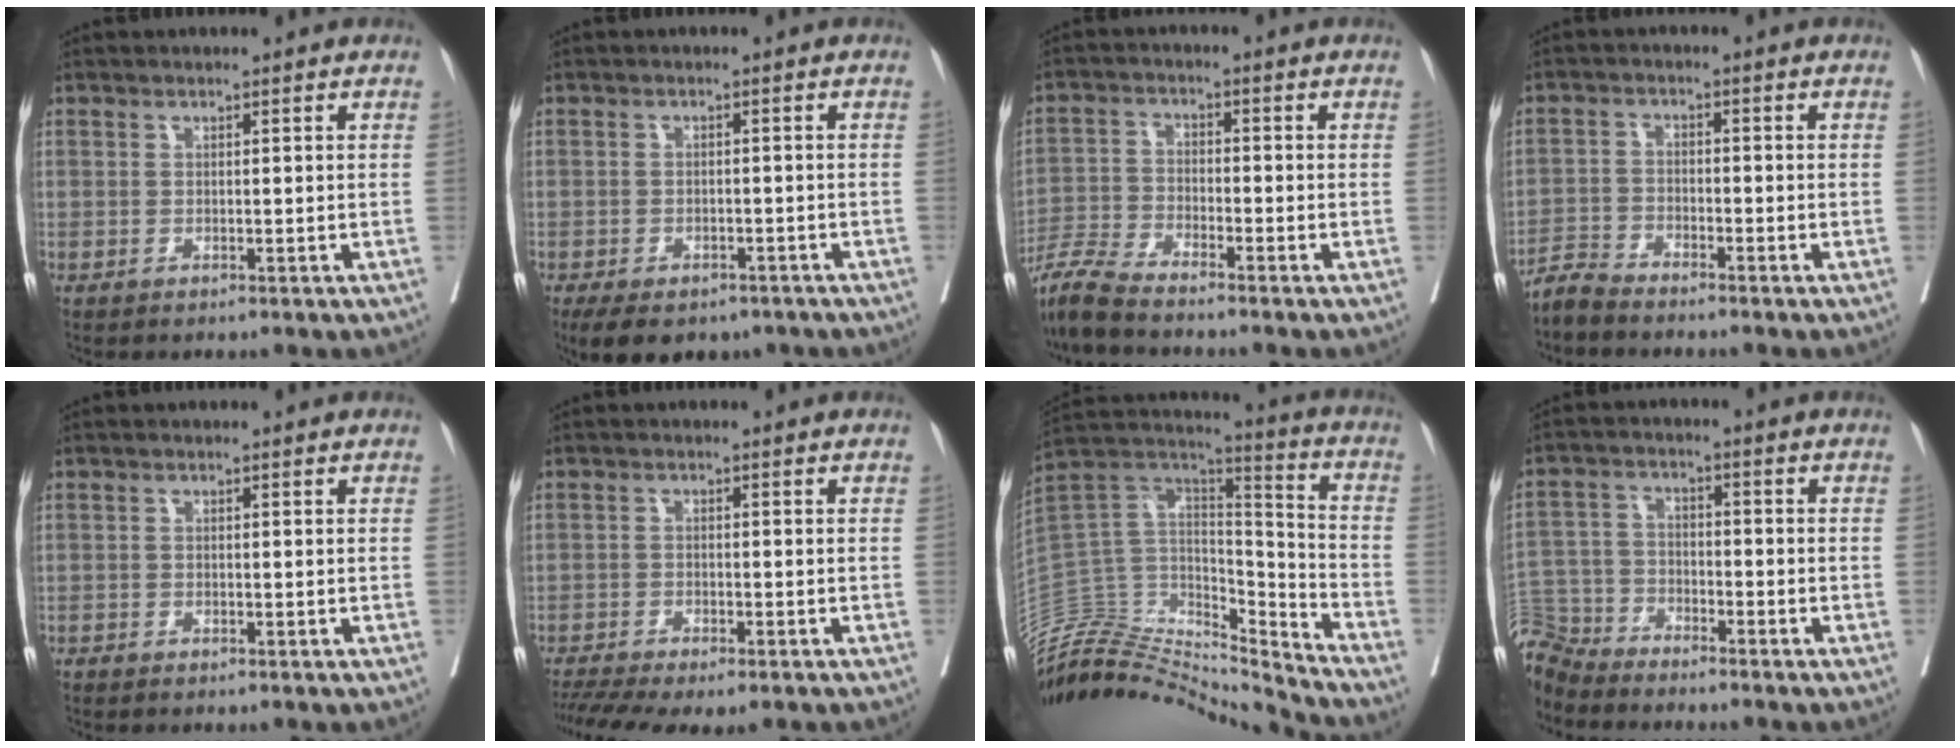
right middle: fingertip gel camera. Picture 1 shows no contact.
{"total": 10.4, "force": [-7.6, 5.2, 4.9], "torque": [-0.082, -0.007, -0.103]}
{"total": 6.4, "force": [-5.9, -0.7, 2.4], "torque": [-0.049, -0.025, -0.122]}
{"total": 3.0, "force": [-3.0, -0.3, 0.1], "torque": [-0.001, -0.014, -0.065]}
{"total": 0.6, "force": [-0.6, -0.1, 0.0], "torque": [-0.005, -0.001, -0.016]}
{"total": 10.2, "force": [-8.2, 1.9, 5.8], "torque": [-0.095, -0.001, -0.125]}
{"total": 21.1, "force": [-20.5, 3.7, 3.3], "torque": [-0.053, 0.066, -0.344]}
{"total": 7.0, "force": [-6.9, 1.1, -0.7], "torque": [0.007, 0.004, -0.144]}